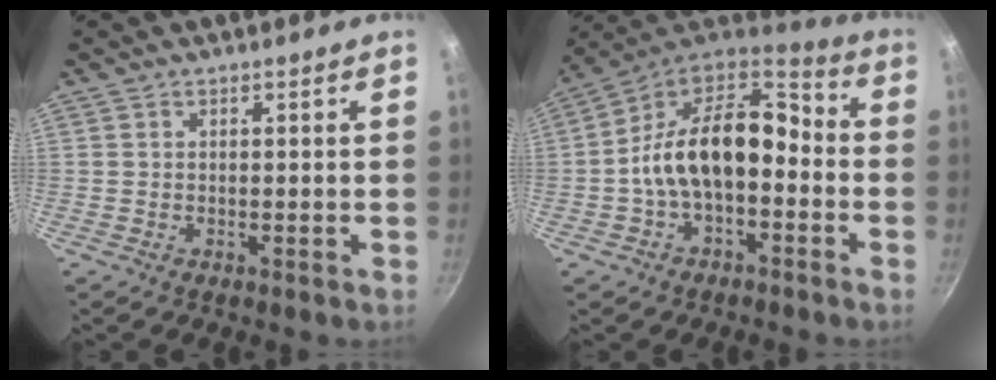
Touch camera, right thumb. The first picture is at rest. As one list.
[{"total": 17.4, "force": [-2.5, 10.4, 13.8], "torque": [-0.212, 0.060, -0.054]}]